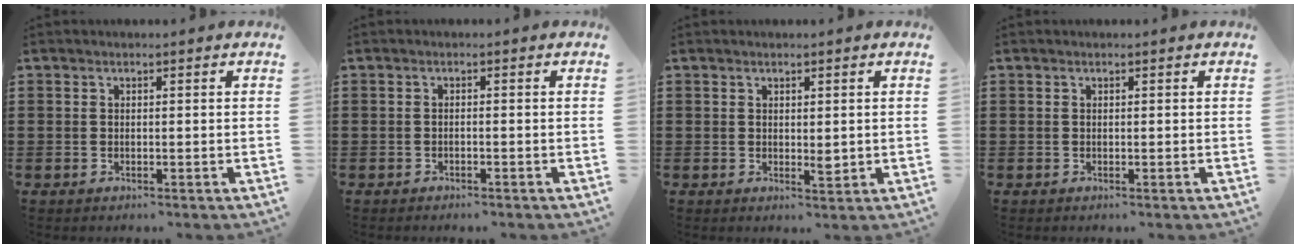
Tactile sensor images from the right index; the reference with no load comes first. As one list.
[{"total": 0.8, "force": [-0.7, 0.0, 0.2], "torque": [-0.005, -0.001, -0.015]}, {"total": 1.6, "force": [0.2, 0.8, 1.3], "torque": [-0.024, 0.000, 0.005]}, {"total": 0.0}]